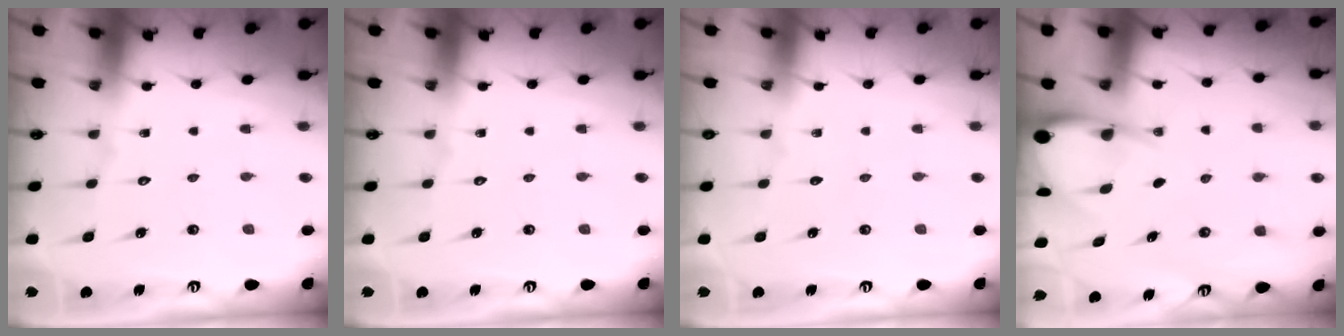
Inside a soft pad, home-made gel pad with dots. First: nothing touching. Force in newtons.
{"total": 0.0}
{"total": 0.0}
{"total": 6.0, "press": 6.0, "slide": 0.7}